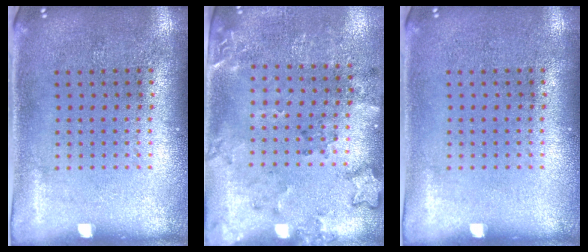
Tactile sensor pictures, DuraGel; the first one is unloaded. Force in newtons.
{"total": 1.9, "press": 1.5, "slide": 1.2}
{"total": 0.0}